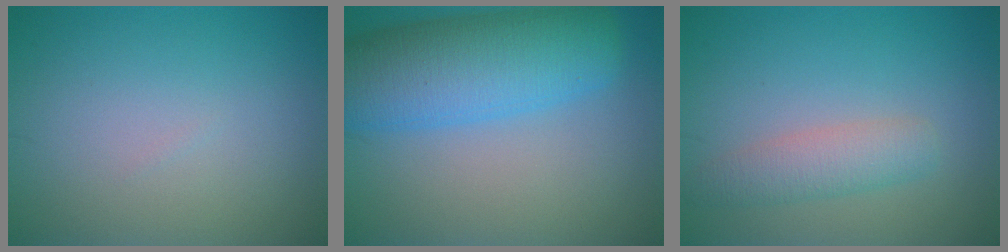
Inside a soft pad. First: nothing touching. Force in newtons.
{"total": 9.7, "press": 9.7, "slide": 0.6}
{"total": 3.0, "press": 3.0, "slide": 0.1}